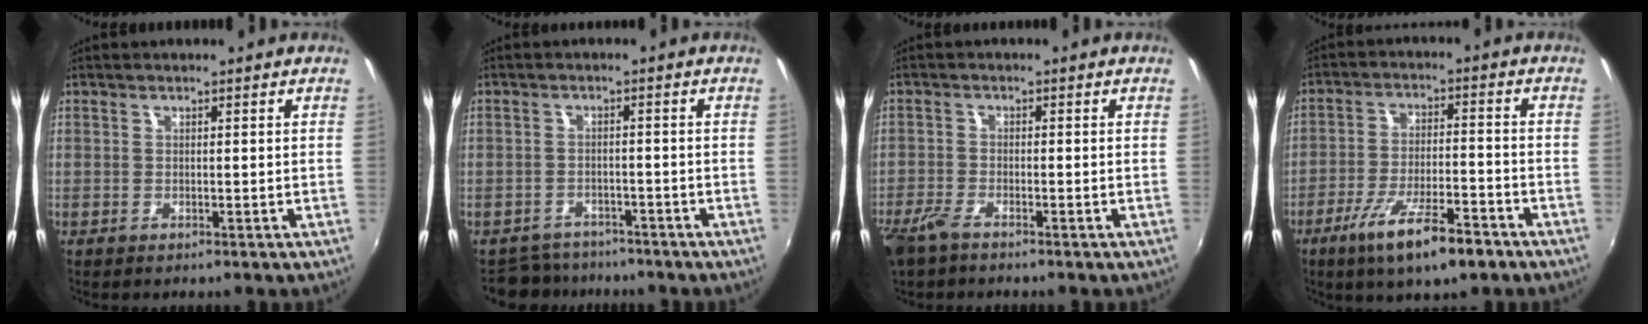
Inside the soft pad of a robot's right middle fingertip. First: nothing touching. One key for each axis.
{"total": 6.3, "fx": -5.7, "fy": 2.8, "fz": 0.6, "tx": -0.030, "ty": -0.003, "tz": -0.090}
{"total": 4.2, "fx": -3.2, "fy": 1.2, "fz": 2.5, "tx": -0.070, "ty": -0.009, "tz": -0.065}
{"total": 11.9, "fx": -7.6, "fy": 2.7, "fz": 8.7, "tx": -0.177, "ty": -0.023, "tz": -0.130}